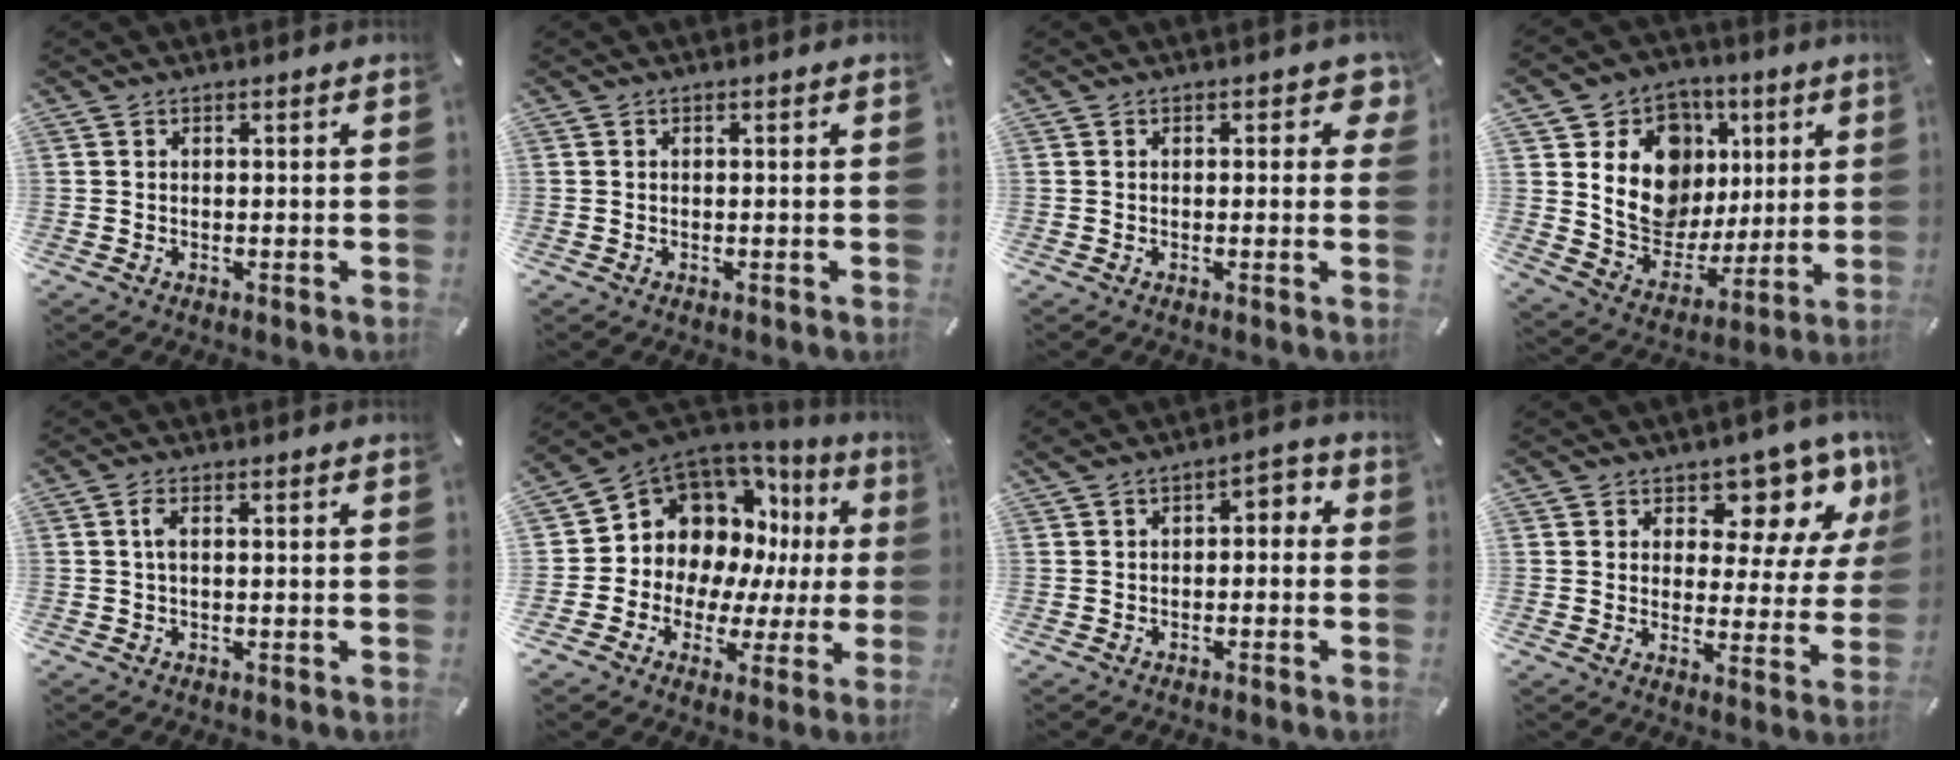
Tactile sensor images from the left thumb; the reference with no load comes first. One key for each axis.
{"total": 0.0}
{"total": 2.9, "fx": 0.9, "fy": 1.7, "fz": 2.3, "tx": -0.024, "ty": -0.002, "tz": 0.009}
{"total": 16.2, "fx": 3.4, "fy": 14.1, "fz": 7.2, "tx": -0.115, "ty": -0.025, "tz": 0.071}
{"total": 1.9, "fx": 0.0, "fy": 0.5, "fz": 1.9, "tx": -0.037, "ty": 0.001, "tz": 0.000}
{"total": 11.3, "fx": 4.8, "fy": 9.5, "fz": 3.6, "tx": -0.072, "ty": -0.064, "tz": 0.105}
{"total": 3.6, "fx": -2.2, "fy": 2.2, "fz": 1.8, "tx": -0.031, "ty": 0.022, "tz": -0.044}
{"total": 10.7, "fx": 7.2, "fy": 6.0, "fz": 5.3, "tx": -0.064, "ty": -0.058, "tz": 0.123}